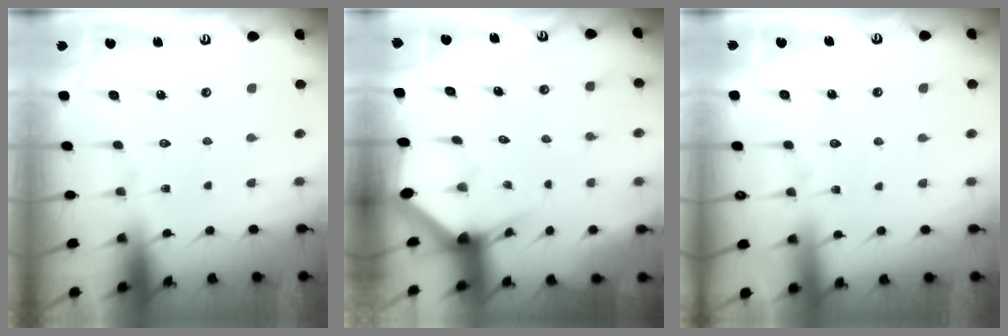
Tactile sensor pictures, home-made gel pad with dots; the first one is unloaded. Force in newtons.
{"total": 2.9, "press": 2.9, "slide": 0.1}
{"total": 3.8, "press": 3.7, "slide": 0.4}